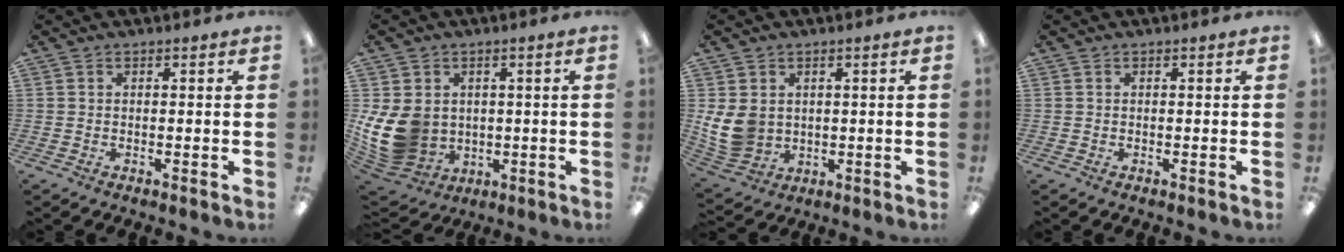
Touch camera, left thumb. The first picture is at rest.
{"total": 13.3, "force": [0.3, 11.1, 7.2], "torque": [-0.177, -0.013, 0.015]}
{"total": 8.8, "force": [1.3, 7.3, 4.8], "torque": [-0.124, -0.001, 0.028]}
{"total": 0.0}